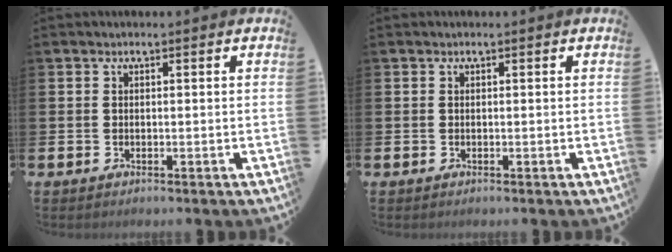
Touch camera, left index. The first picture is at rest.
{"total": 0.0}